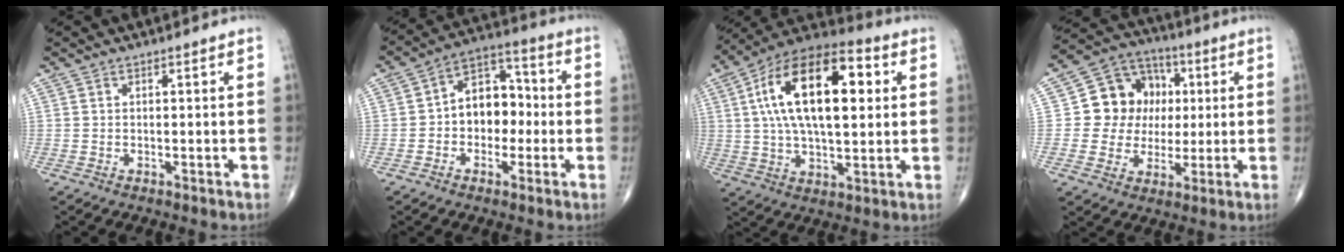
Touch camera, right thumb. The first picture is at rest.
{"total": 10.9, "force": [-0.6, 7.9, 7.5], "torque": [-0.077, 0.039, -0.024]}
{"total": 22.8, "force": [4.9, 10.8, 19.5], "torque": [-0.325, 0.015, 0.071]}
{"total": 13.4, "force": [1.6, 11.9, 5.8], "torque": [-0.041, 0.015, 0.028]}